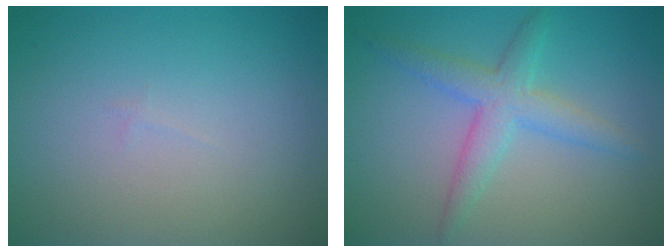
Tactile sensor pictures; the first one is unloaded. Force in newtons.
{"total": 3.5, "press": 3.5, "slide": 0.1}